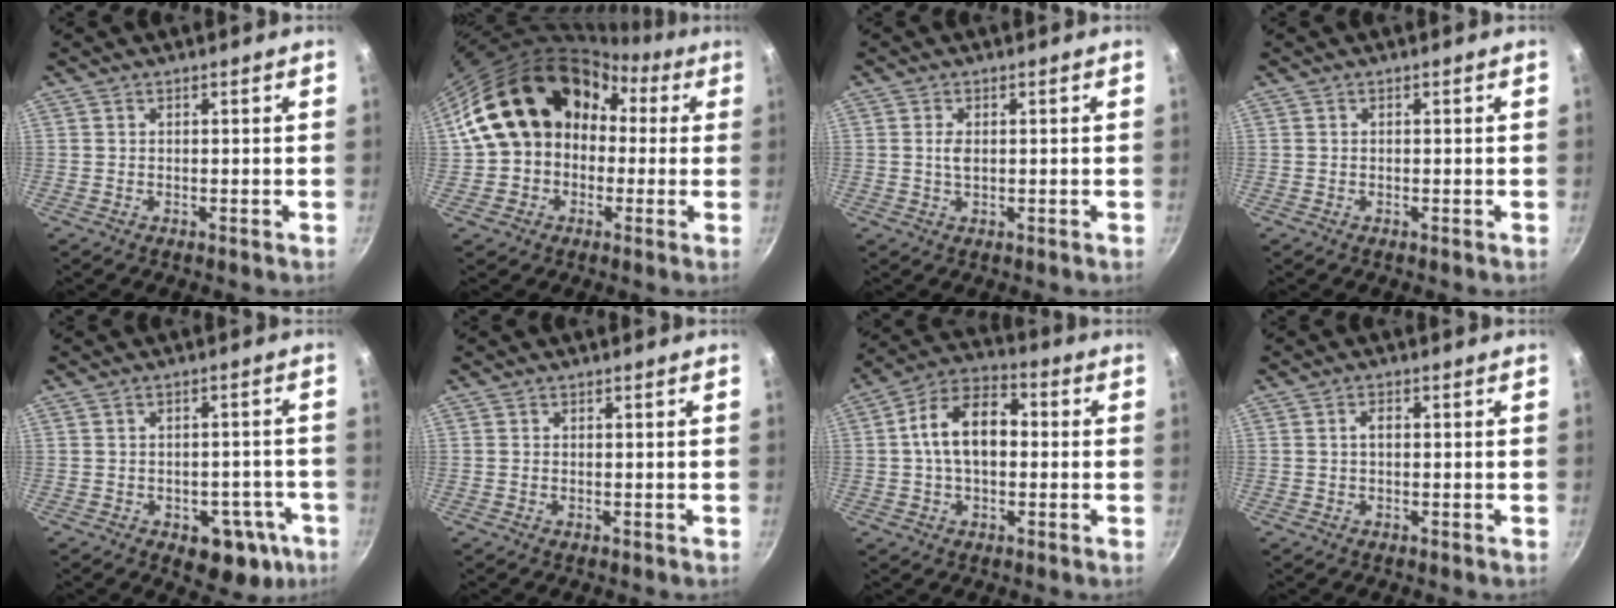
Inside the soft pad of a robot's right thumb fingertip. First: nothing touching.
{"total": 19.3, "force": [2.1, 15.6, 11.3], "torque": [-0.170, 0.064, 0.030]}
{"total": 2.0, "force": [0.2, 1.1, 1.6], "torque": [-0.028, -0.001, 0.003]}
{"total": 0.0}
{"total": 10.5, "force": [-4.4, 6.6, 6.9], "torque": [-0.033, 0.027, -0.041]}
{"total": 0.0}
{"total": 12.8, "force": [0.6, 8.2, 9.8], "torque": [-0.142, 0.034, -0.007]}
{"total": 1.7, "force": [0.1, 1.0, 1.3], "torque": [-0.020, 0.007, 0.001]}